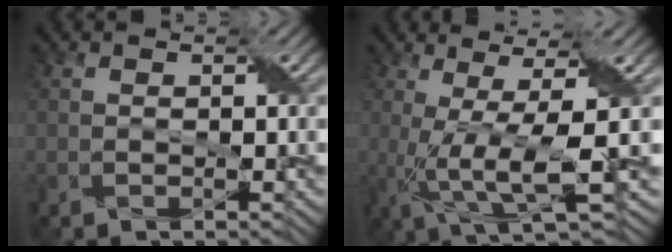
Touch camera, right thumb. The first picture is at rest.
{"total": 8.9, "force": [-0.4, 1.9, 8.6], "torque": [-0.166, 0.006, 0.002]}